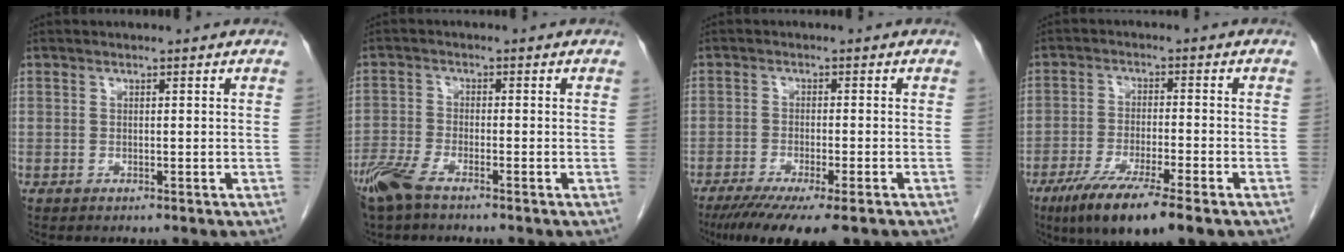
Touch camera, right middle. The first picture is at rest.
{"total": 5.4, "force": [-4.1, 1.1, 3.3], "torque": [-0.079, -0.012, -0.084]}
{"total": 10.8, "force": [-7.8, 1.5, 7.3], "torque": [-0.105, -0.022, -0.120]}
{"total": 11.0, "force": [-7.0, 1.1, 8.5], "torque": [-0.148, -0.027, -0.112]}